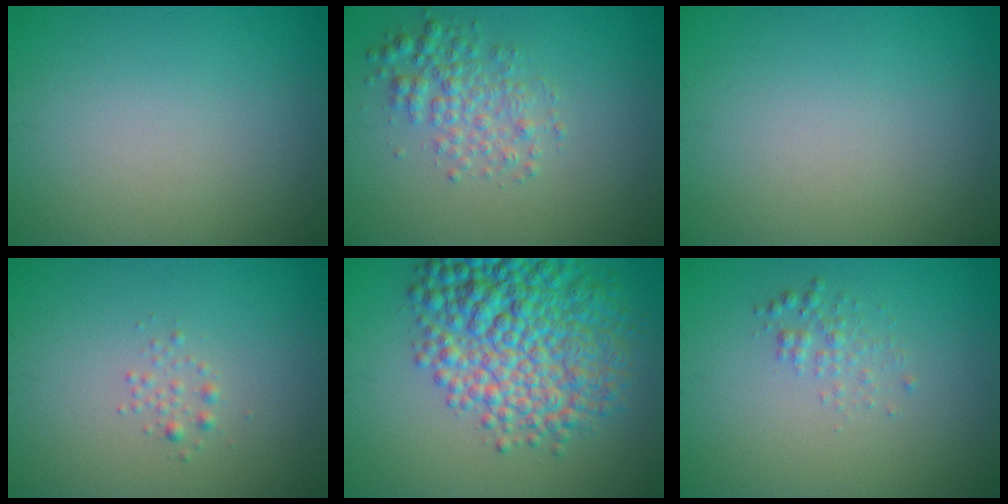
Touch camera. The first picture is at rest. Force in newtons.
{"total": 2.9, "press": 2.9, "slide": 0.0}
{"total": 0.0}
{"total": 0.9, "press": 0.9, "slide": 0.0}
{"total": 9.5, "press": 9.5, "slide": 0.2}
{"total": 1.3, "press": 1.3, "slide": 0.0}